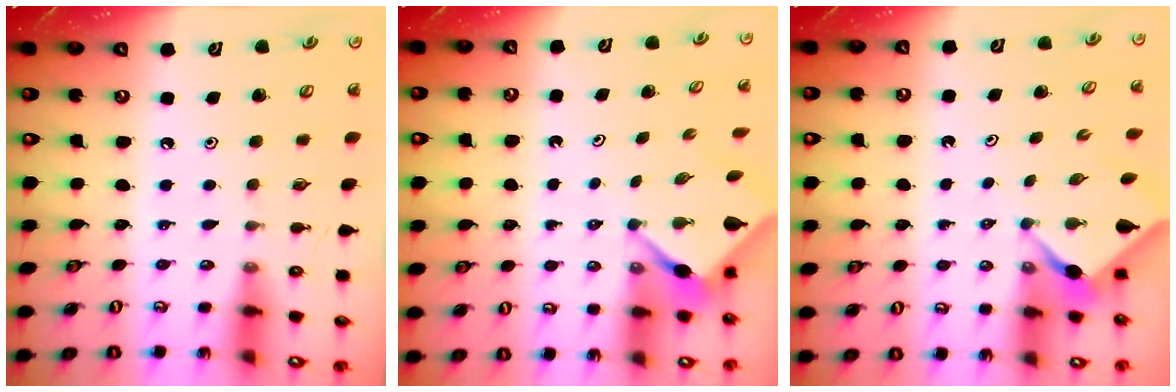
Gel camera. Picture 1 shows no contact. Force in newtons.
{"total": 3.1, "press": 3.1, "slide": 0.2}
{"total": 2.5, "press": 2.5, "slide": 0.3}